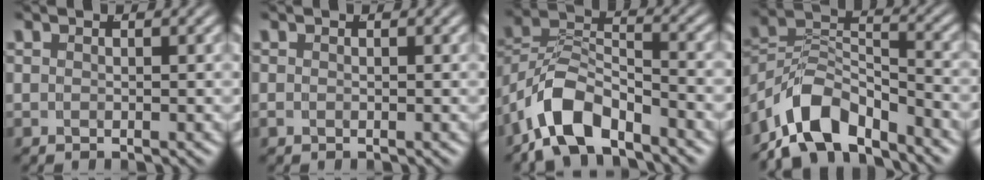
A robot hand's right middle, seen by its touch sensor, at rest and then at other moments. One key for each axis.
{"total": 0.5, "fx": -0.3, "fy": 0.3, "fz": 0.3, "tx": -0.008, "ty": -0.003, "tz": -0.003}
{"total": 6.0, "fx": -3.2, "fy": 3.5, "fz": 3.7, "tx": -0.082, "ty": -0.012, "tz": -0.053}
{"total": 8.4, "fx": -4.5, "fy": 5.2, "fz": 4.9, "tx": -0.090, "ty": -0.024, "tz": -0.071}